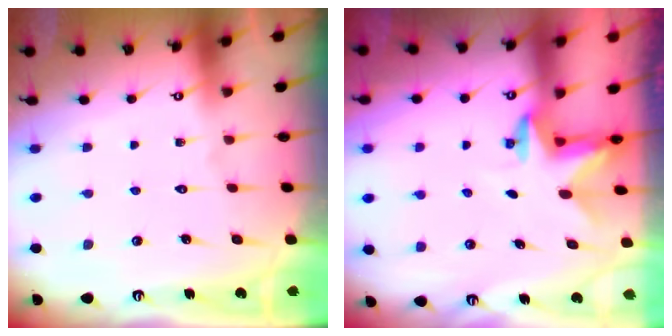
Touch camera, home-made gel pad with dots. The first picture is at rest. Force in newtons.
{"total": 2.5, "press": 2.4, "slide": 0.5}